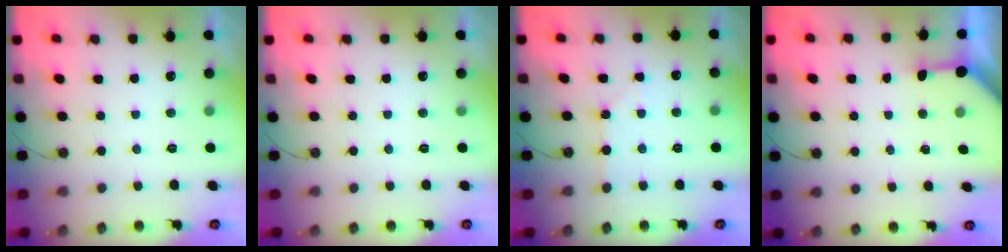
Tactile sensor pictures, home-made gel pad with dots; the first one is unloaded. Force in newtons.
{"total": 0.0}
{"total": 4.9, "press": 4.8, "slide": 0.8}
{"total": 3.3, "press": 3.3, "slide": 0.4}